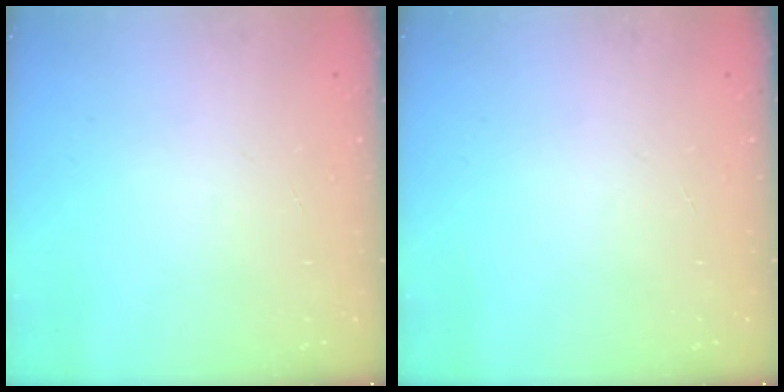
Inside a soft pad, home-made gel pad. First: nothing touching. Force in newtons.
{"total": 0.0}